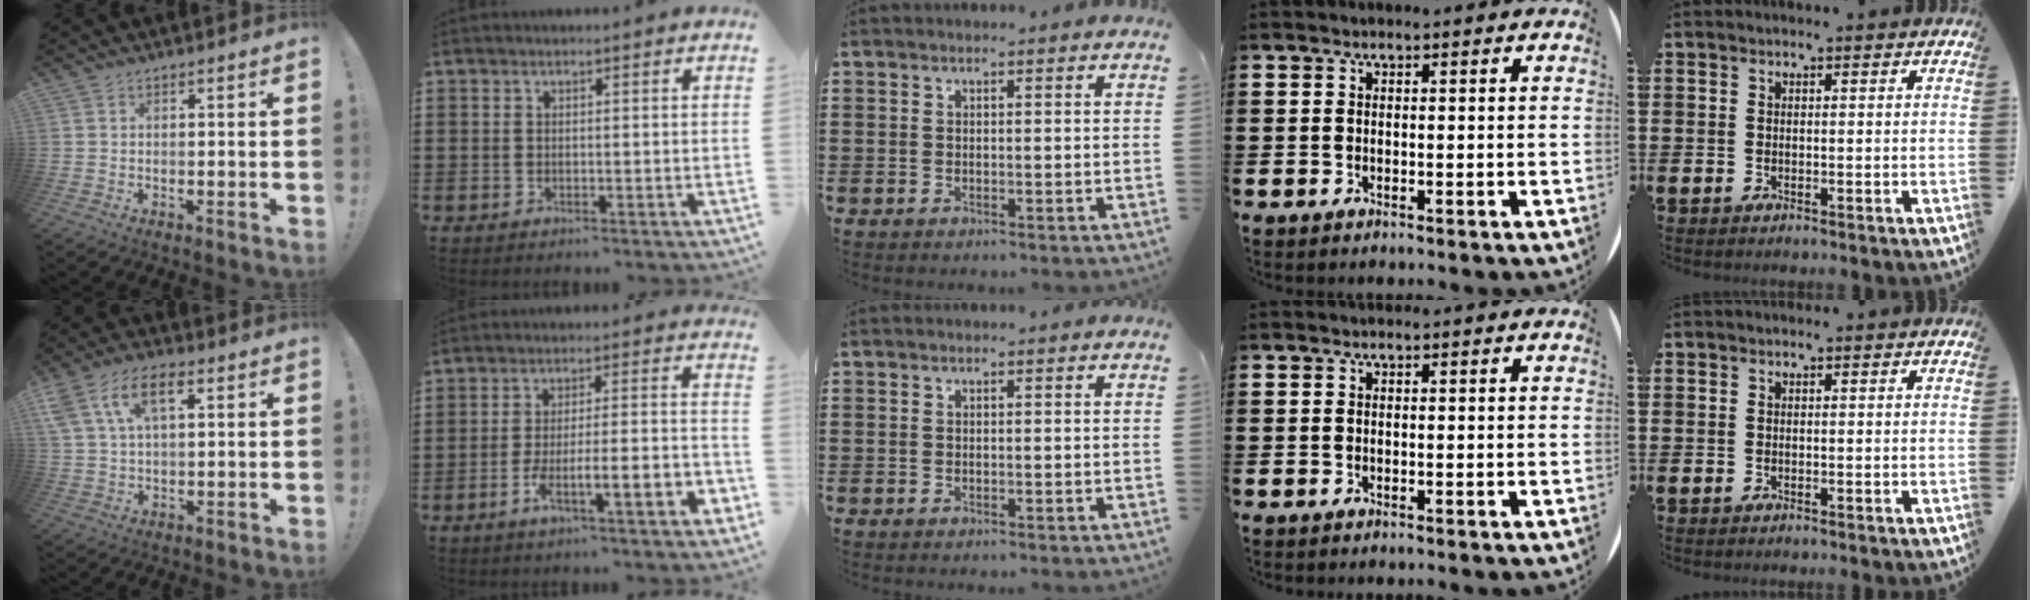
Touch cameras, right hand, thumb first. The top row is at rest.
{"thumb": {"total": 10.7, "force": [4.3, 5.8, 7.9], "torque": [-0.142, 0.004, 0.080]}, "index": {"total": 7.3, "force": [-4.2, 0.8, 5.9], "torque": [-0.103, -0.006, -0.079]}}